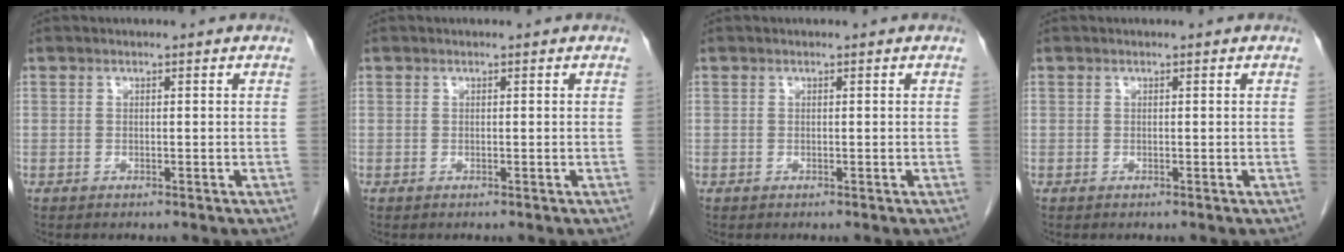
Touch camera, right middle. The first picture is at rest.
{"total": 0.0}
{"total": 0.0}
{"total": 0.0}